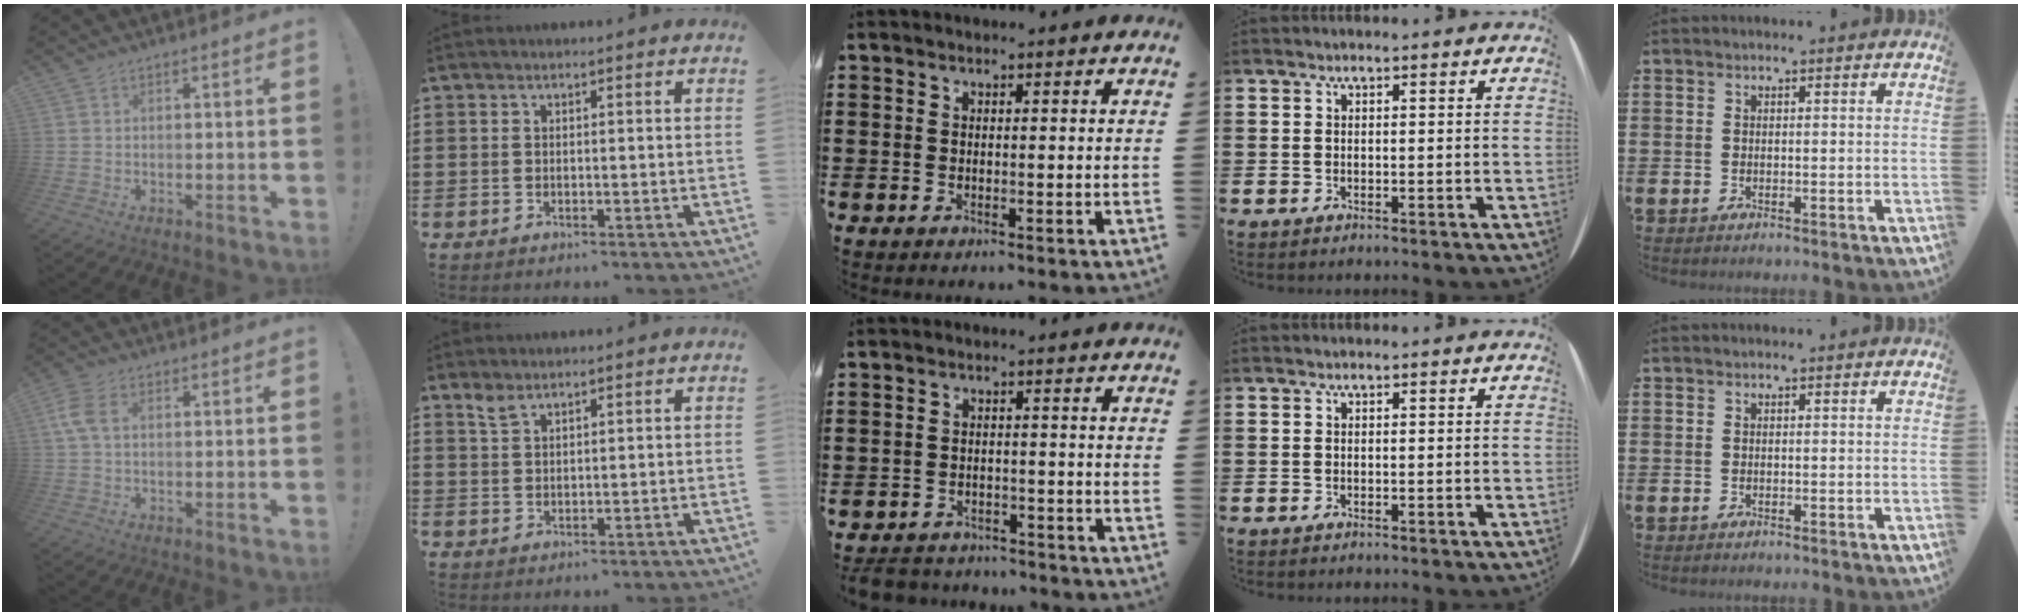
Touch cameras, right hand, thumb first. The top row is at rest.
{"thumb": {"total": 5.3, "force": [0.9, 3.0, 4.2], "torque": [-0.106, 0.005, 0.015]}, "index": {"total": 2.2, "force": [1.8, 0.7, 1.0], "torque": [-0.024, 0.001, 0.034]}, "middle": {"total": 3.2, "force": [-3.2, 0.6, 0.1], "torque": [-0.008, -0.001, -0.067]}}